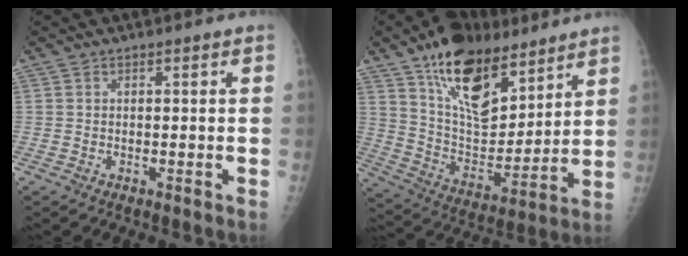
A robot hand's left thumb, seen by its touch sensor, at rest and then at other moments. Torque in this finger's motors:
{"motor_torque": [2.48, 1.06, 1.71, -1.04, 0.15]}